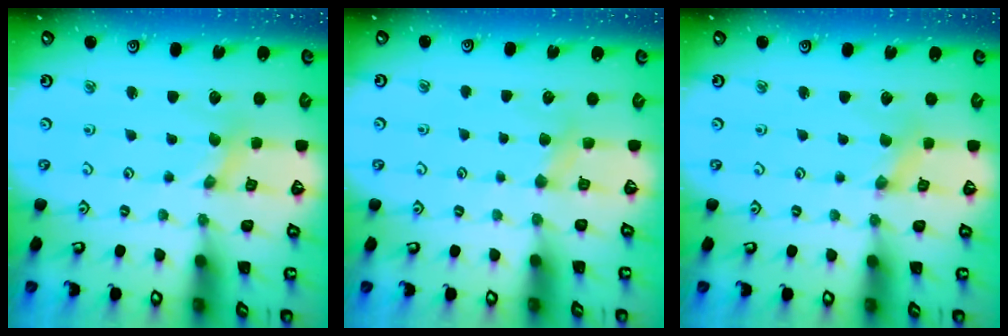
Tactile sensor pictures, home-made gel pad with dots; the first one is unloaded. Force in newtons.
{"total": 3.1, "press": 3.1, "slide": 0.5}
{"total": 1.1, "press": 1.1, "slide": 0.1}